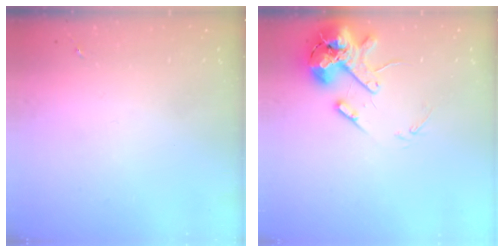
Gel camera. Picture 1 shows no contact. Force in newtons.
{"total": 14.0, "press": 13.8, "slide": 2.4}